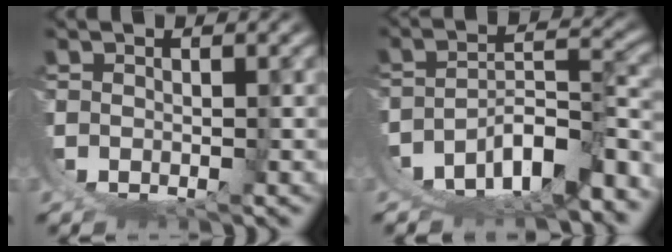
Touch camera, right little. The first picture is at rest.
{"total": 11.1, "force": [-5.4, 6.9, 6.7], "torque": [-0.124, -0.024, -0.078]}